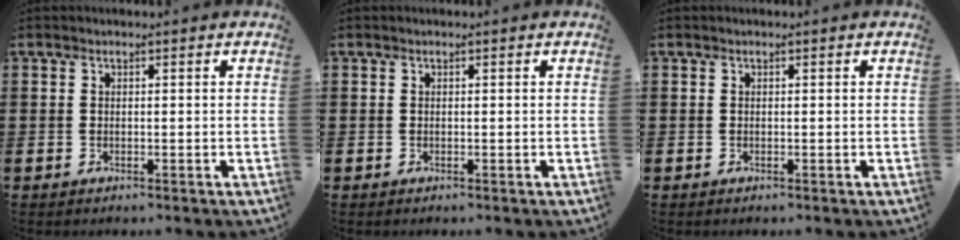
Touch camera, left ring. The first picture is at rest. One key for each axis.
{"total": 0.0}
{"total": 0.0}